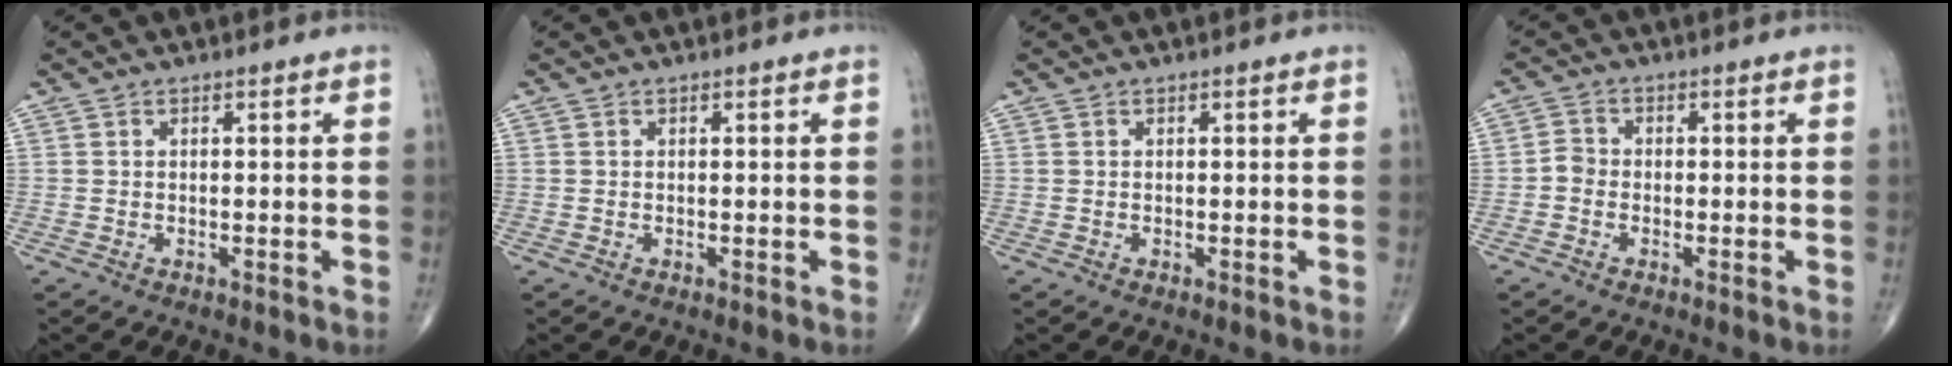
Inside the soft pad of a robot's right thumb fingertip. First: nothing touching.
{"total": 0.0}
{"total": 0.0}
{"total": 2.2, "force": [-0.8, 1.8, 1.0], "torque": [-0.008, 0.006, -0.024]}